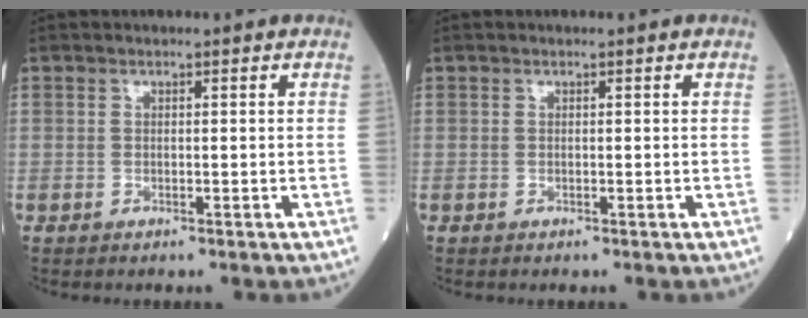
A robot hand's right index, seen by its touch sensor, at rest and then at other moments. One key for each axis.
{"total": 0.0}